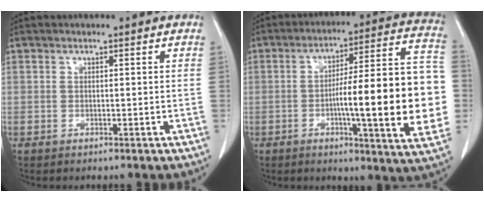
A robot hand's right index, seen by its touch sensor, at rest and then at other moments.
{"total": 21.3, "force": [-2.9, 2.4, 21.0], "torque": [-0.236, 0.026, -0.035]}